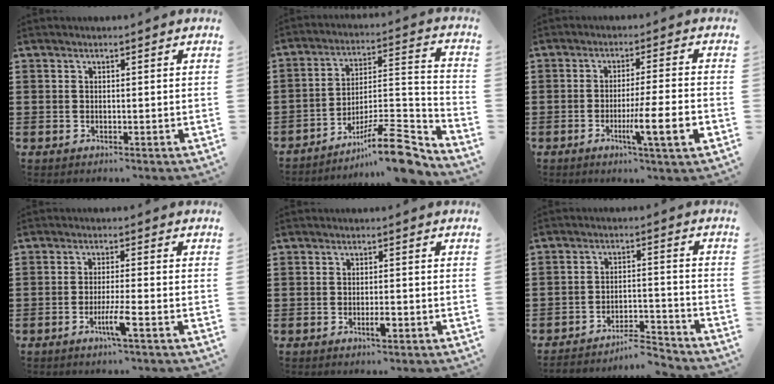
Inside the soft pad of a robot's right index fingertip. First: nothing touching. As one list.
[{"total": 12.4, "force": [-9.6, 2.3, 7.5], "torque": [-0.101, 0.040, -0.174]}, {"total": 7.4, "force": [-2.6, -0.1, 6.9], "torque": [-0.111, -0.010, -0.044]}, {"total": 4.3, "force": [-2.2, -0.2, 3.7], "torque": [-0.074, -0.018, -0.041]}, {"total": 2.2, "force": [-1.0, 0.5, 1.9], "torque": [-0.041, -0.002, -0.021]}, {"total": 5.6, "force": [-5.5, 0.6, 1.2], "torque": [-0.017, 0.008, -0.108]}]